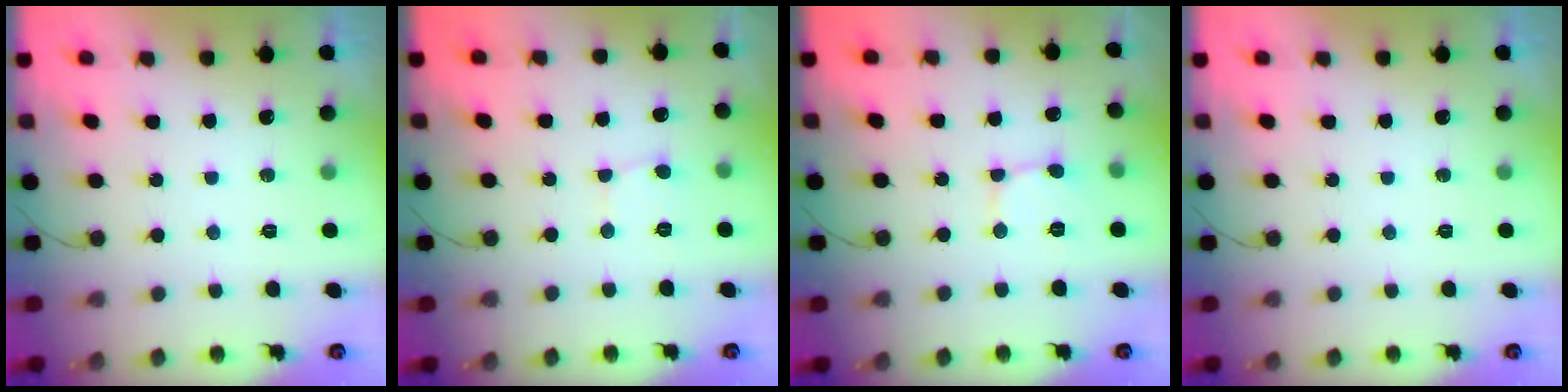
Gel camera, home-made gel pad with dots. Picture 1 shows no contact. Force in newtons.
{"total": 2.8, "press": 2.8, "slide": 0.3}
{"total": 2.3, "press": 2.3, "slide": 0.2}
{"total": 0.0}